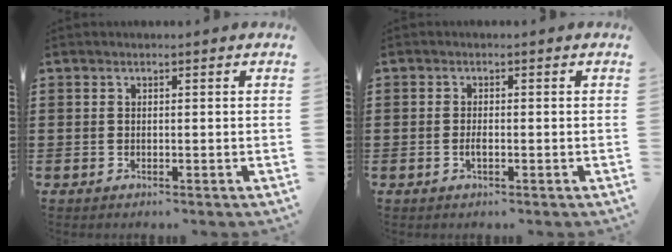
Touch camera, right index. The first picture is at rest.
{"total": 1.3, "force": [-0.4, 0.4, 1.1], "torque": [-0.021, -0.003, -0.006]}